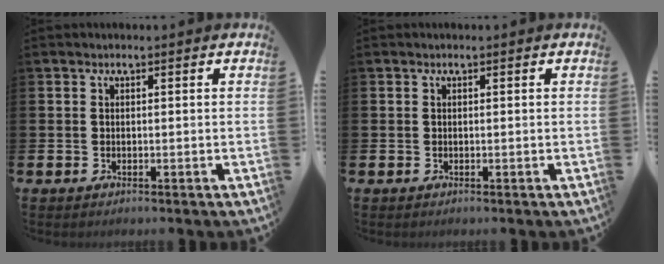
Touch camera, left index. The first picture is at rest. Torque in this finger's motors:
{"motor_torque": [-0.01, -0.01, 0.00, 0.01]}